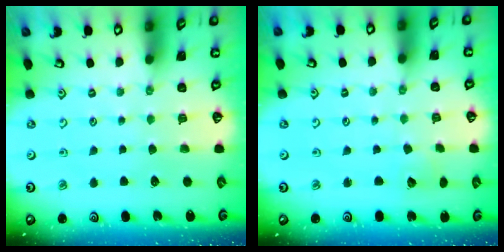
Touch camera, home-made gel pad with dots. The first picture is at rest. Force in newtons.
{"total": 3.9, "press": 3.9, "slide": 0.5}